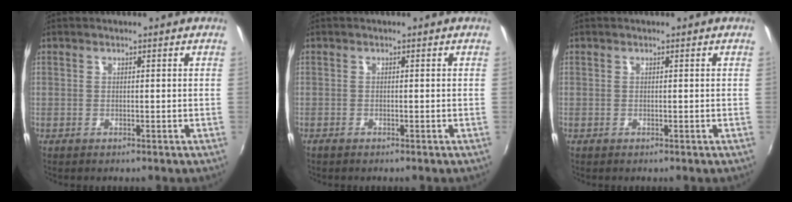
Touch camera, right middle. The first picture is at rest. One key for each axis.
{"total": 0.6, "fx": -0.6, "fy": 0.2, "fz": 0.2, "tx": -0.005, "ty": -0.003, "tz": -0.012}
{"total": 0.0}